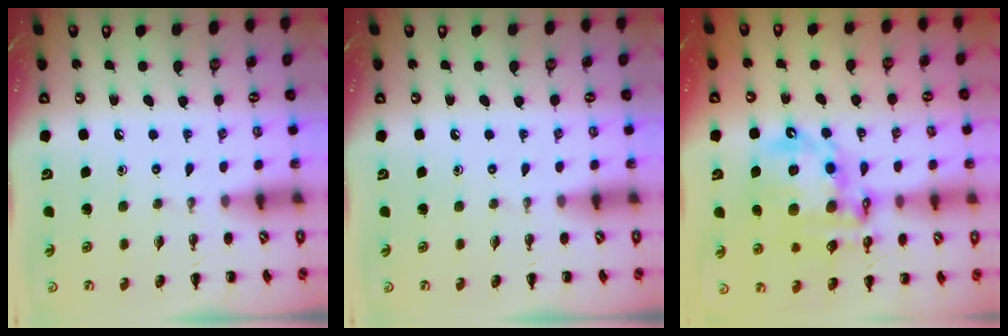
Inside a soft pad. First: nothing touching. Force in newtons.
{"total": 0.0}
{"total": 19.3, "press": 18.8, "slide": 4.2}